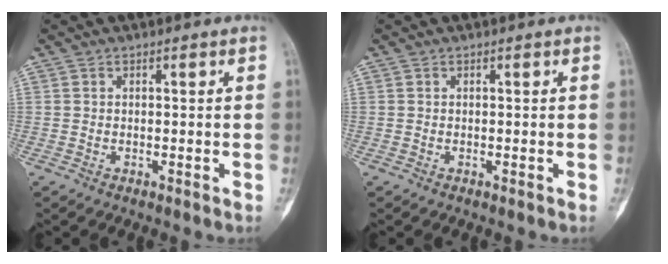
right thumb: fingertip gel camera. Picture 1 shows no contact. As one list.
[{"total": 0.0}]